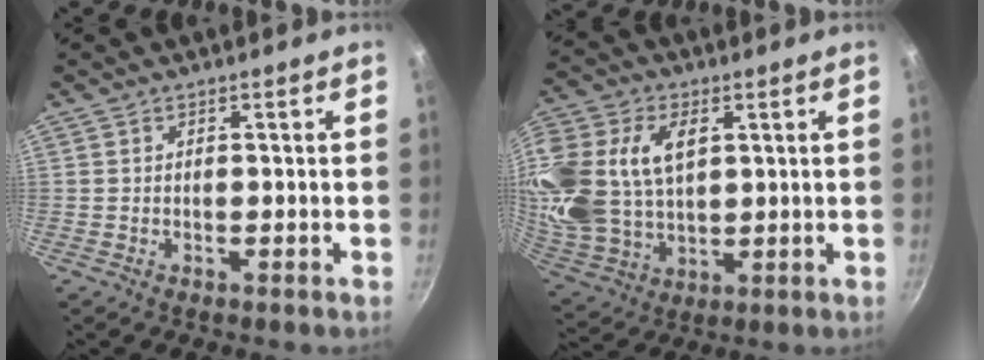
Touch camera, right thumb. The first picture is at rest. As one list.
[{"total": 24.0, "force": [6.8, 16.2, 16.3], "torque": [-0.377, 0.012, 0.134]}]